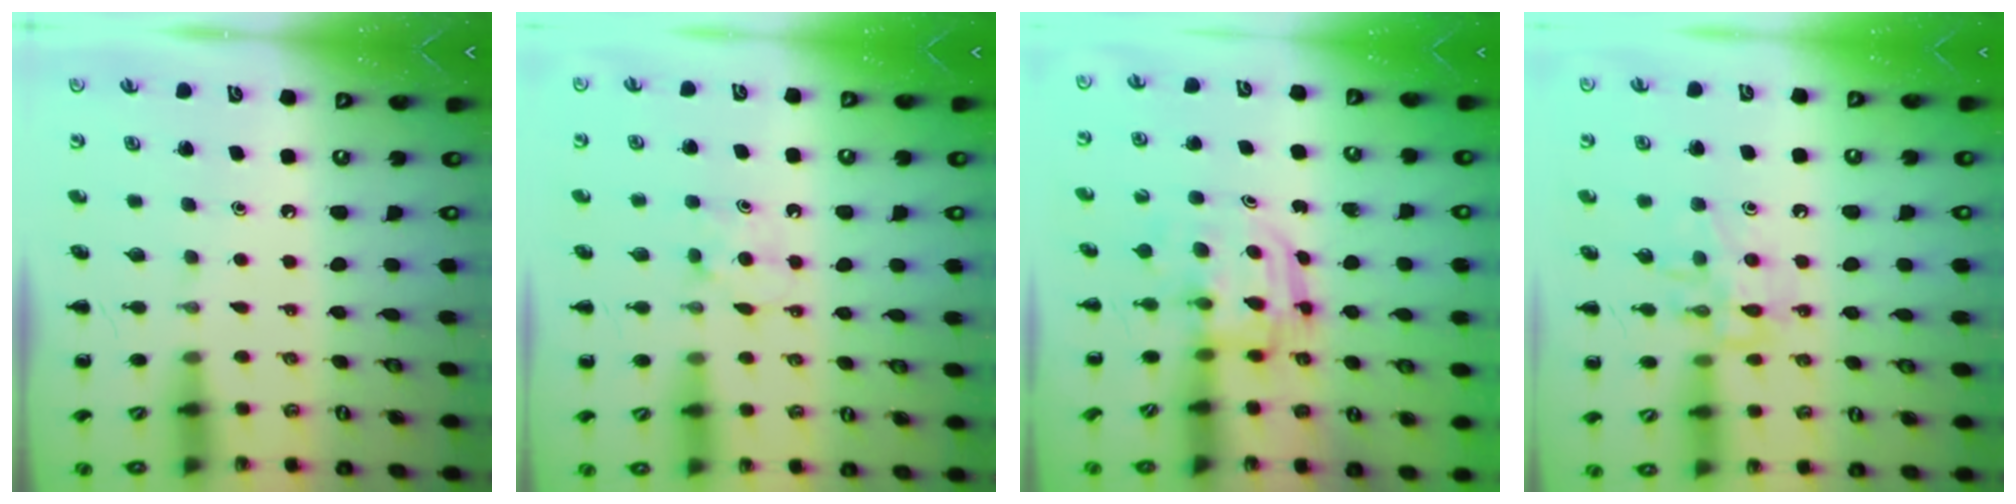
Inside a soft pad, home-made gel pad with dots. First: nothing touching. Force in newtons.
{"total": 4.9, "press": 4.7, "slide": 1.4}
{"total": 2.9, "press": 2.9, "slide": 0.3}
{"total": 10.6, "press": 10.6, "slide": 0.6}